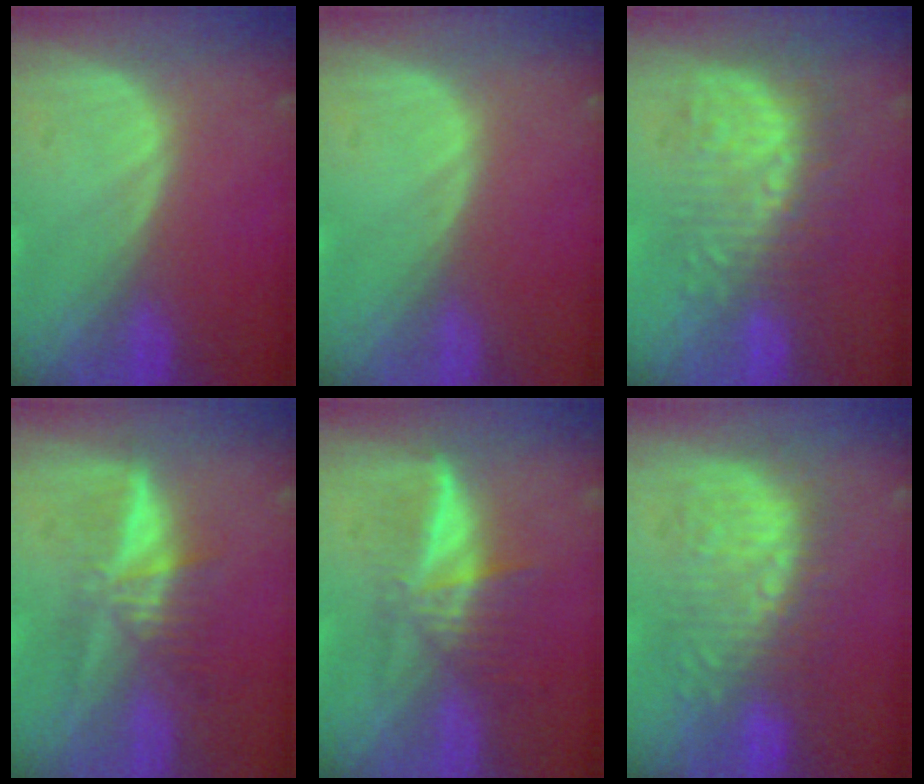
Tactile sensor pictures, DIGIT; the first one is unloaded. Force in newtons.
{"total": 0.0}
{"total": 9.9, "press": 8.7, "slide": 4.8}
{"total": 5.4, "press": 5.2, "slide": 1.5}
{"total": 6.0, "press": 5.5, "slide": 2.4}
{"total": 8.7, "press": 8.6, "slide": 0.9}